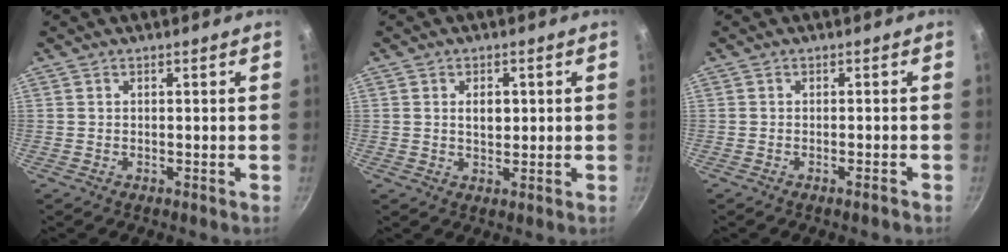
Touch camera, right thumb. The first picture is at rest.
{"total": 3.7, "force": [0.6, 2.4, 2.7], "torque": [-0.029, -0.002, 0.010]}
{"total": 1.3, "force": [-1.0, -0.1, 0.8], "torque": [-0.020, 0.007, -0.015]}